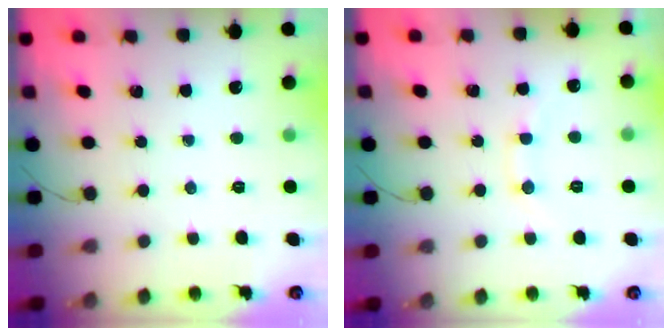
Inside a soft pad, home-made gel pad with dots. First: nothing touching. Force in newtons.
{"total": 8.4, "press": 8.3, "slide": 1.4}